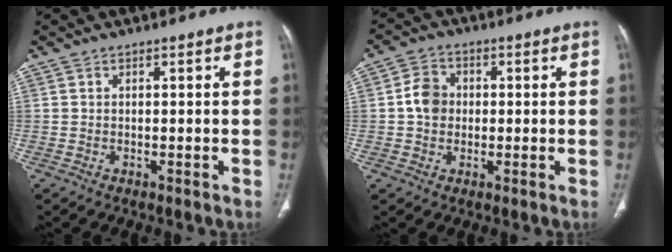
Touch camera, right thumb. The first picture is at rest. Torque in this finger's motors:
{"motor_torque": [1.14, 0.87, 0.50, -0.41, 0.02]}